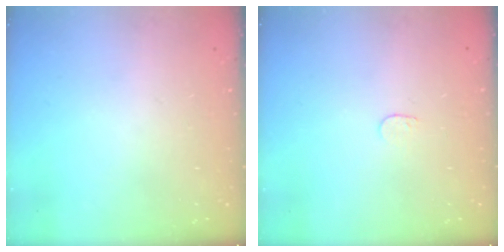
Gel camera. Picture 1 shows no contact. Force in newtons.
{"total": 3.6, "press": 3.6, "slide": 0.3}